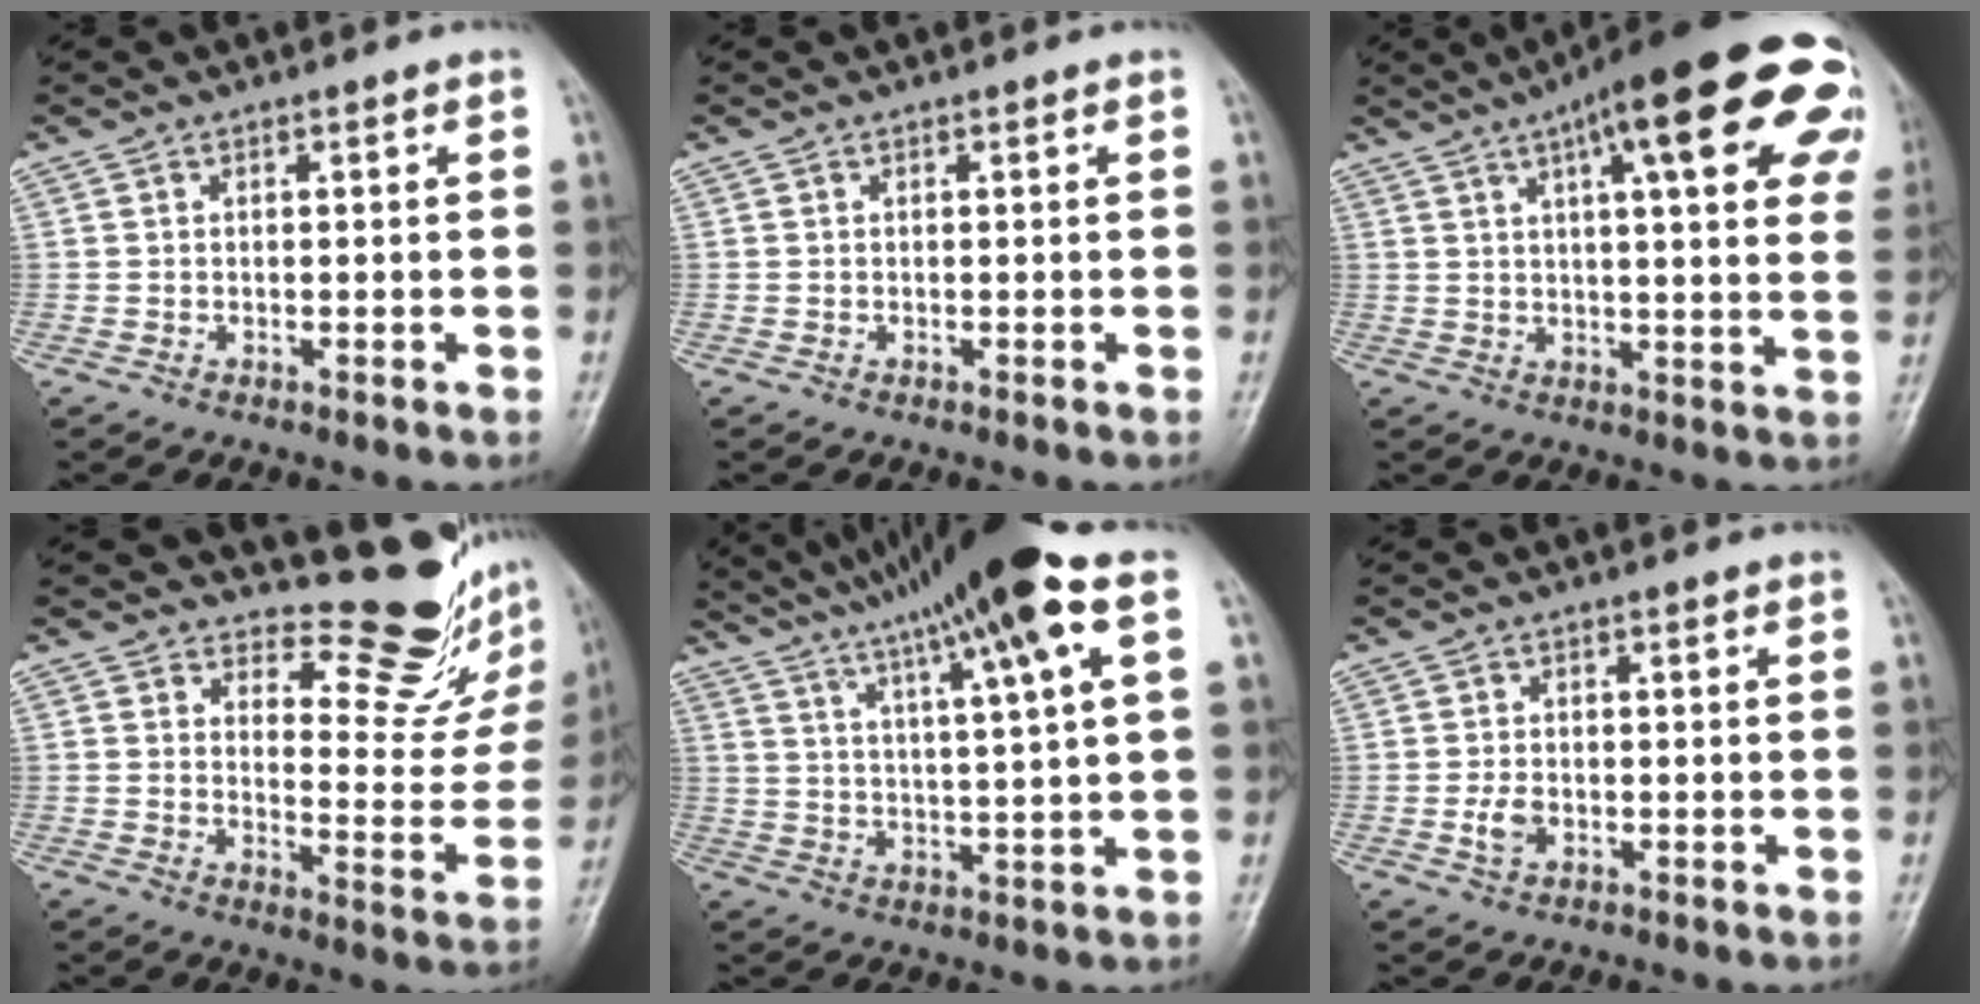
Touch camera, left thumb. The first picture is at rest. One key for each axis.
{"total": 0.0}
{"total": 27.2, "fx": 11.9, "fy": 7.3, "fz": 23.4, "tx": -0.264, "ty": 0.019, "tz": 0.153}
{"total": 14.9, "fx": 12.6, "fy": 5.5, "fz": 5.7, "tx": -0.027, "ty": -0.131, "tz": 0.152}
{"total": 18.4, "fx": 10.7, "fy": 0.9, "fz": 15.0, "tx": -0.244, "ty": 0.007, "tz": 0.167}
{"total": 2.8, "fx": -0.8, "fy": 1.9, "fz": 1.9, "tx": -0.036, "ty": 0.005, "tz": -0.016}